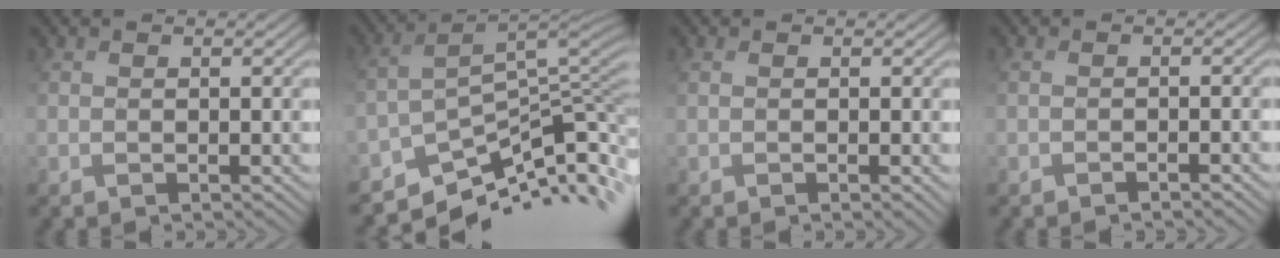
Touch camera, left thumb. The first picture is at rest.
{"total": 9.7, "force": [-7.4, 2.9, 5.5], "torque": [-0.100, 0.017, -0.130]}
{"total": 0.8, "force": [0.0, -0.1, 0.8], "torque": [-0.009, 0.005, -0.001]}
{"total": 1.1, "force": [-0.9, -0.4, 0.4], "torque": [0.001, 0.010, -0.021]}